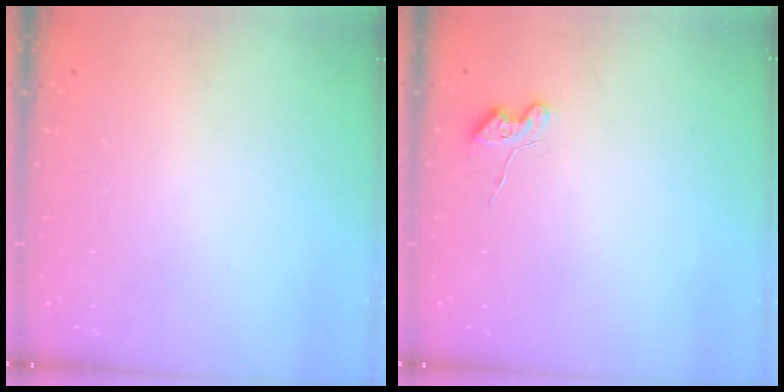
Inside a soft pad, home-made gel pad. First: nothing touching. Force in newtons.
{"total": 4.2, "press": 4.1, "slide": 0.5}